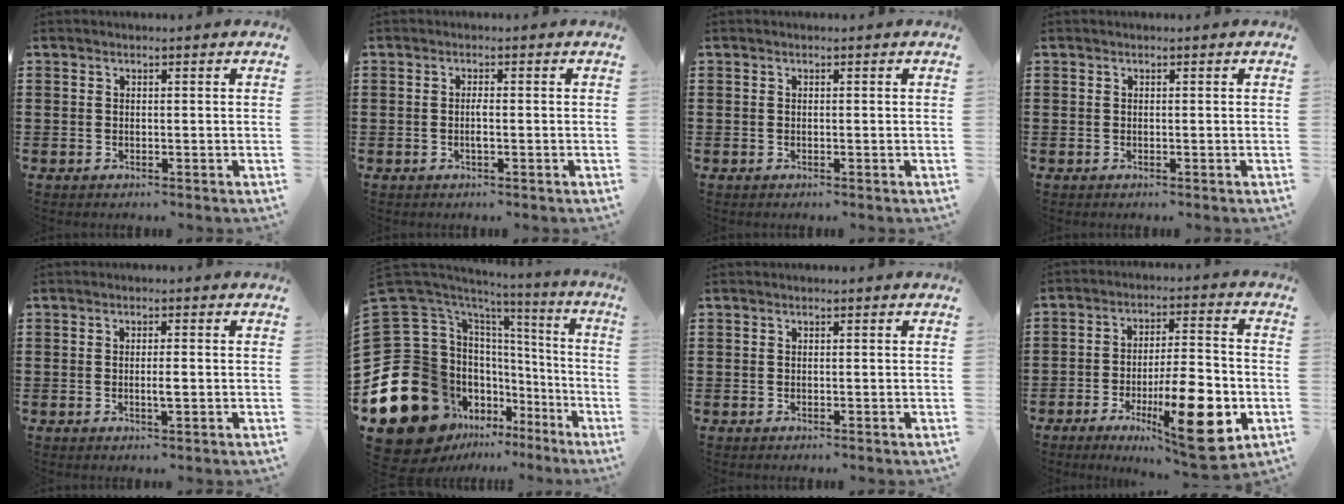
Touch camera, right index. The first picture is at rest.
{"total": 1.4, "force": [-0.4, 0.1, 1.3], "torque": [-0.034, -0.005, -0.010]}
{"total": 0.0}
{"total": 0.0}
{"total": 2.0, "force": [-0.4, 0.1, 2.0], "torque": [-0.035, -0.003, -0.007]}
{"total": 27.9, "force": [-7.3, 21.3, 16.4], "torque": [-0.378, -0.016, -0.064]}
{"total": 0.0}
{"total": 14.3, "force": [-5.9, 4.4, 12.3], "torque": [-0.188, 0.010, -0.092]}